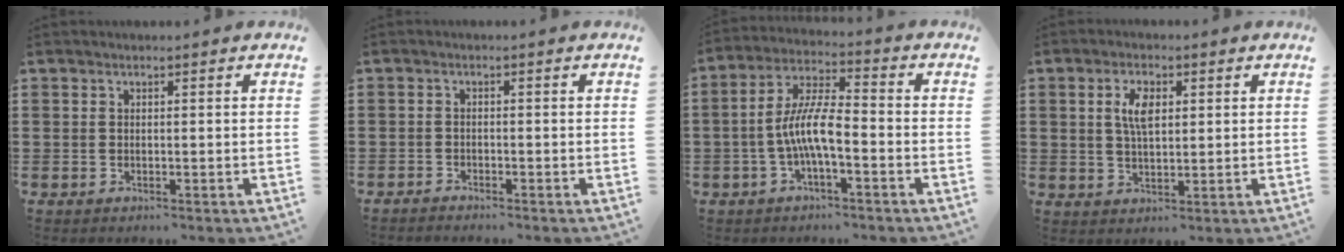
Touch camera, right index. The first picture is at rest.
{"total": 1.0, "force": [-1.0, 0.2, -0.1], "torque": [-0.001, 0.004, -0.022]}
{"total": 8.2, "force": [-2.2, 1.9, 7.6], "torque": [-0.163, -0.004, -0.044]}
{"total": 4.5, "force": [1.5, 1.9, 3.8], "torque": [-0.073, 0.007, 0.024]}